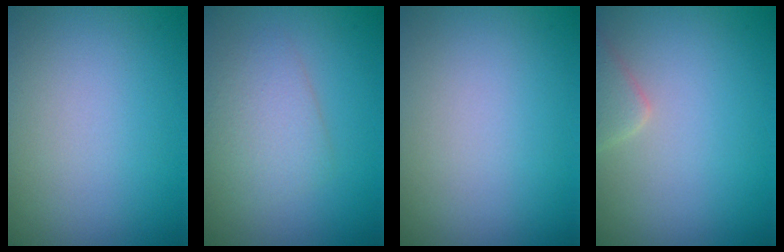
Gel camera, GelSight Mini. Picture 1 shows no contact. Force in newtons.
{"total": 3.0, "press": 3.0, "slide": 0.1}
{"total": 0.0}
{"total": 1.9, "press": 1.9, "slide": 0.1}